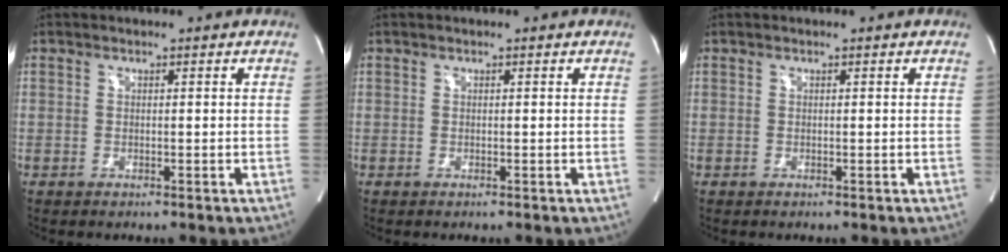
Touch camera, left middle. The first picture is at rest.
{"total": 0.0}
{"total": 0.0}